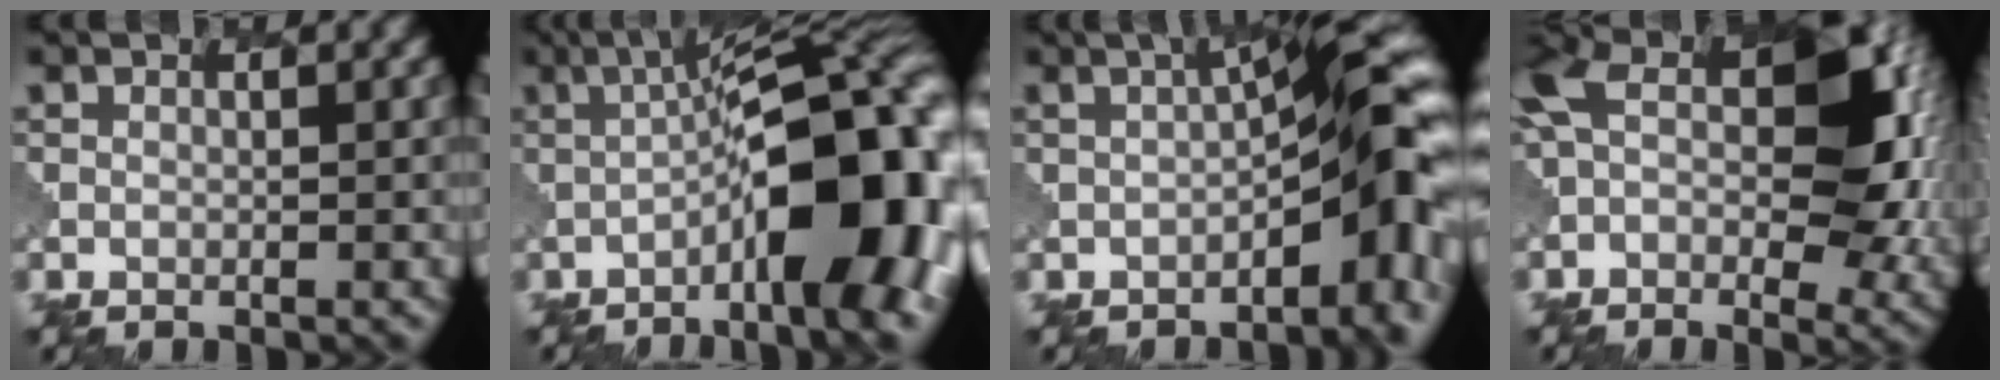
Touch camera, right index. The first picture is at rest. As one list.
[{"total": 15.1, "force": [-3.5, 5.2, 13.7], "torque": [-0.171, 0.017, -0.055]}, {"total": 9.4, "force": [-1.9, 3.0, 8.7], "torque": [-0.103, 0.017, -0.034]}, {"total": 14.4, "force": [0.5, 8.6, 11.5], "torque": [-0.211, 0.001, -0.002]}]